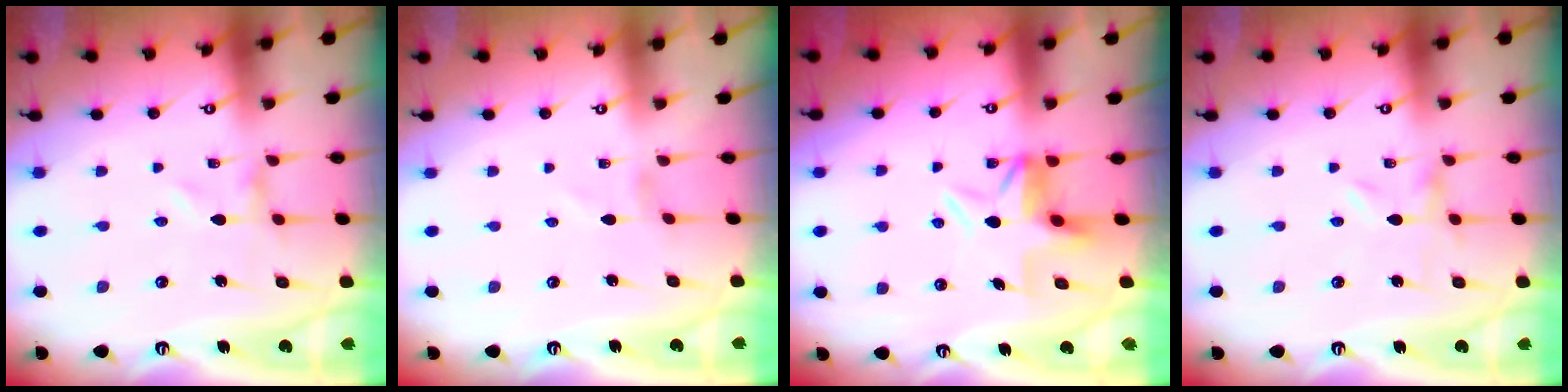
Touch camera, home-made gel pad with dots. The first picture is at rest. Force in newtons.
{"total": 1.0, "press": 1.0, "slide": 0.1}
{"total": 4.7, "press": 4.3, "slide": 1.8}
{"total": 0.0}